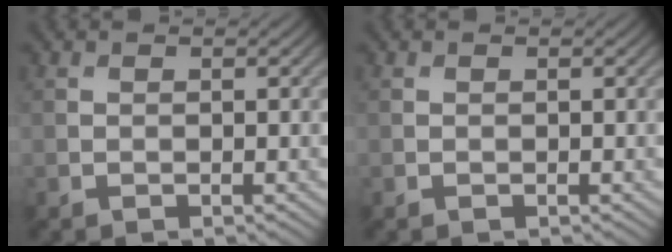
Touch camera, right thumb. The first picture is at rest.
{"total": 0.0}